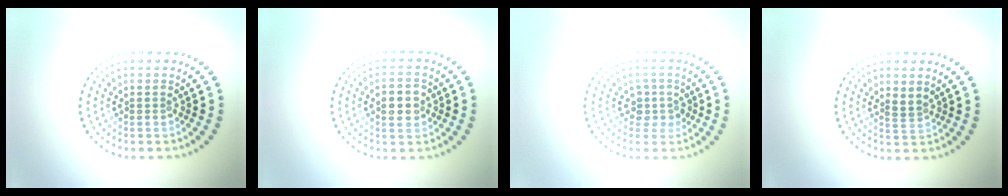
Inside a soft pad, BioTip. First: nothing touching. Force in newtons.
{"total": 2.7, "press": 2.7, "slide": 0.2}
{"total": 1.8, "press": 1.5, "slide": 1.0}
{"total": 1.3, "press": 0.9, "slide": 0.9}